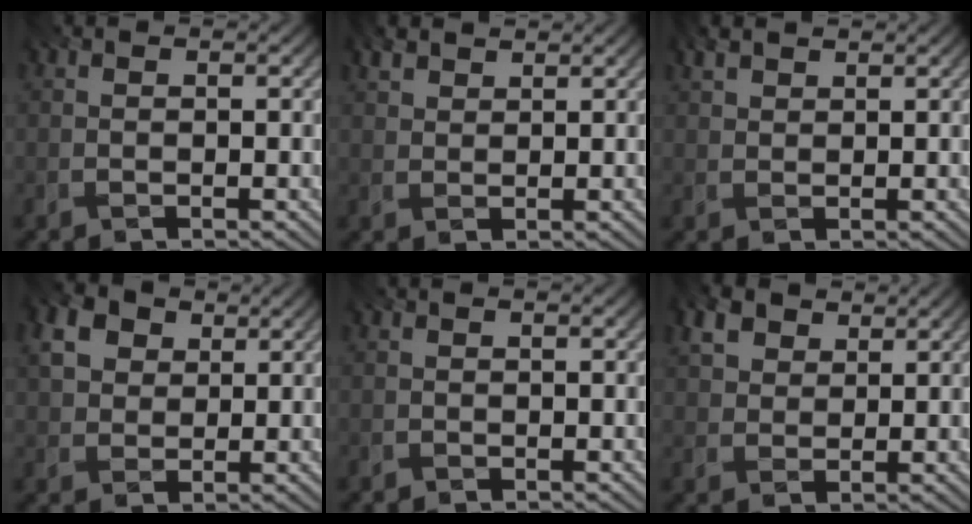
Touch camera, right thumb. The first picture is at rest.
{"total": 2.5, "force": [2.1, 1.0, 0.9], "torque": [-0.026, 0.005, 0.042]}
{"total": 2.1, "force": [1.7, 0.7, 0.9], "torque": [-0.026, 0.007, 0.036]}
{"total": 4.6, "force": [1.7, 3.6, 2.4], "torque": [-0.066, 0.003, 0.028]}
{"total": 0.7, "force": [-0.5, 0.3, -0.2], "torque": [0.002, 0.001, -0.009]}
{"total": 4.0, "force": [2.3, 2.6, 1.9], "torque": [-0.055, 0.004, 0.045]}